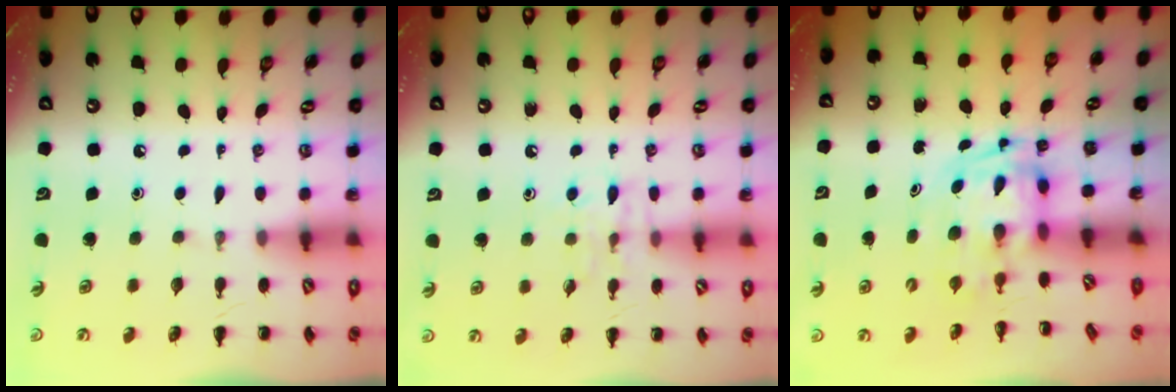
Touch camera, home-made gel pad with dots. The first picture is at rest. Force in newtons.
{"total": 6.5, "press": 6.4, "slide": 0.7}
{"total": 2.8, "press": 2.7, "slide": 0.5}